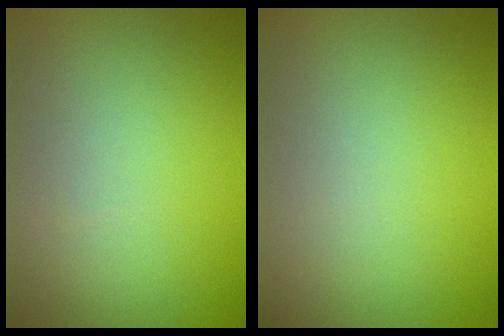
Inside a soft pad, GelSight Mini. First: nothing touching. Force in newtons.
{"total": 0.0}